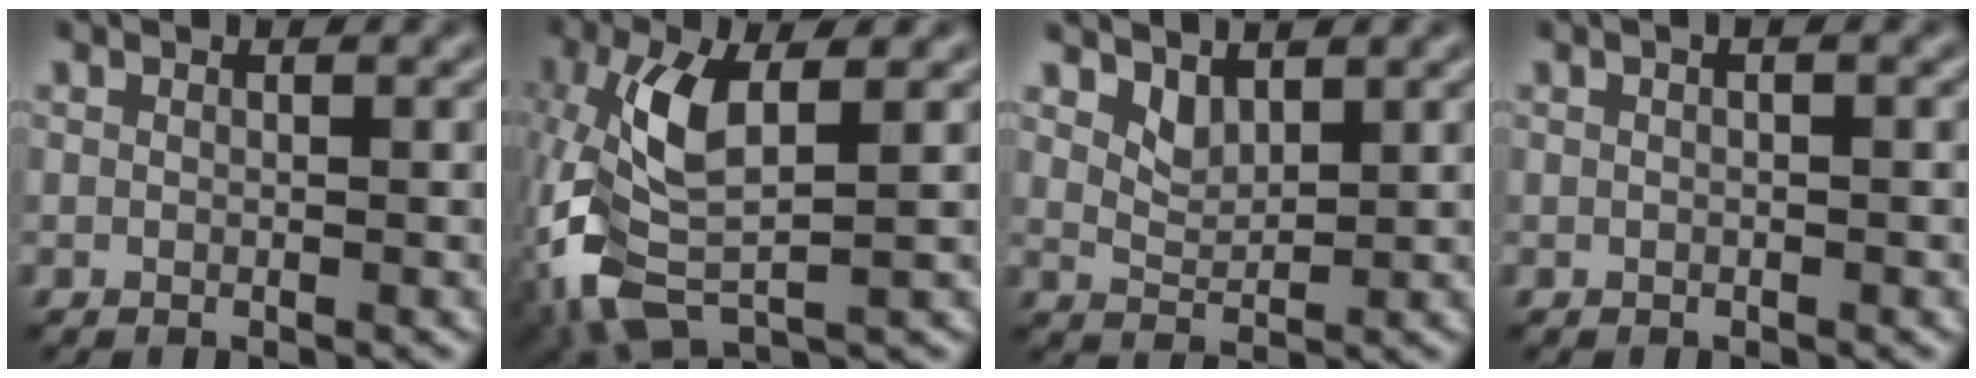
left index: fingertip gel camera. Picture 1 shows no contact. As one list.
[{"total": 8.3, "force": [-1.1, 3.6, 7.3], "torque": [-0.185, 0.002, -0.028]}, {"total": 1.7, "force": [1.5, 0.7, 0.6], "torque": [-0.021, -0.012, 0.031]}, {"total": 1.5, "force": [0.5, 0.6, 1.3], "torque": [-0.011, -0.009, -0.002]}]